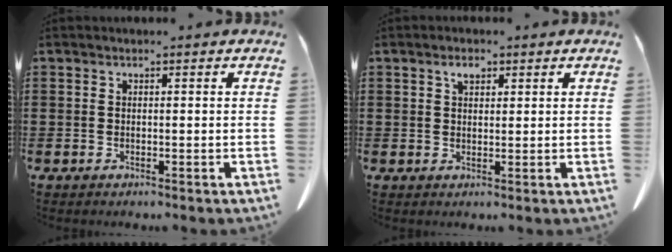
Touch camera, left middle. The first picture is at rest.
{"total": 2.0, "force": [1.1, 1.0, 1.3], "torque": [-0.022, 0.001, 0.019]}